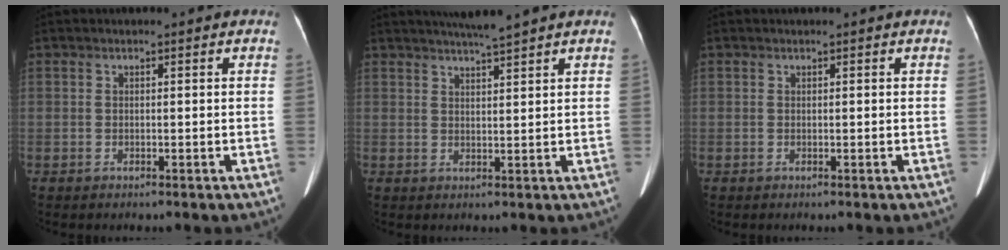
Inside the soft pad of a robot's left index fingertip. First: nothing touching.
{"total": 4.8, "force": [4.1, -0.8, 2.2], "torque": [-0.037, 0.008, 0.069]}
{"total": 0.0}